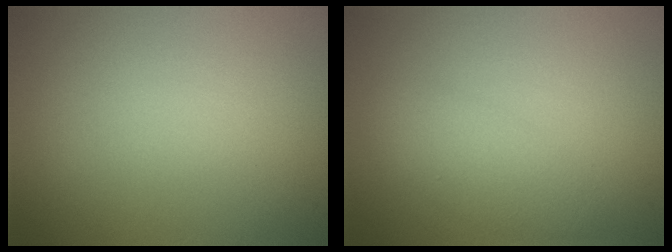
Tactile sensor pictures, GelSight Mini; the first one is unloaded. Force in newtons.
{"total": 2.7, "press": 2.7, "slide": 0.1}